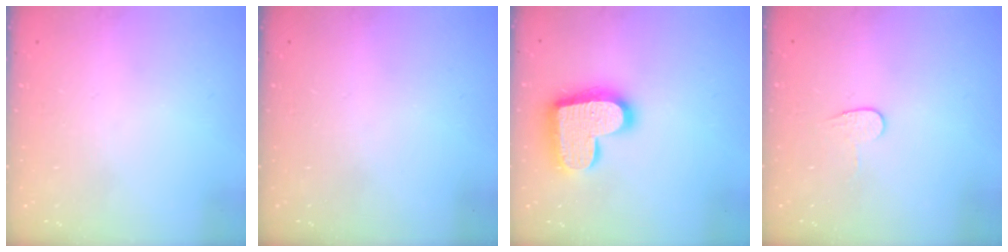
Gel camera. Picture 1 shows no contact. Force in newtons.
{"total": 0.0}
{"total": 18.7, "press": 18.7, "slide": 1.2}
{"total": 5.8, "press": 5.8, "slide": 0.3}